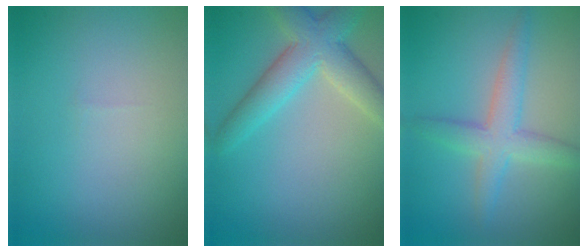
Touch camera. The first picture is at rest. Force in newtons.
{"total": 5.5, "press": 5.4, "slide": 0.3}
{"total": 3.8, "press": 3.8, "slide": 0.1}